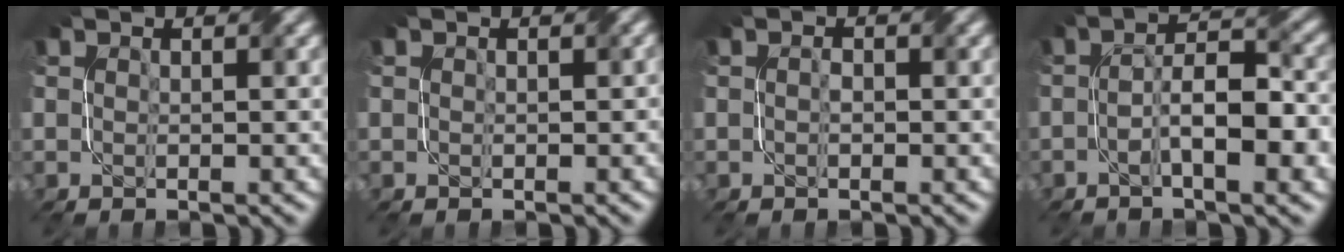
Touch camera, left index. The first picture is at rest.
{"total": 0.0}
{"total": 0.7, "force": [-0.3, 0.4, 0.5], "torque": [-0.008, 0.001, -0.005]}
{"total": 6.3, "force": [-1.9, 1.9, 5.7], "torque": [-0.094, 0.007, -0.033]}